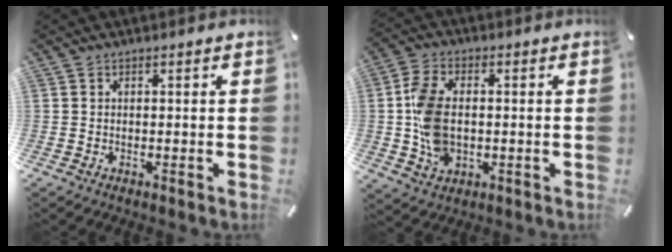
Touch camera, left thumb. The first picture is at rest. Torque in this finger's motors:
{"motor_torque": [1.11, 1.15, 1.42, -0.09, 0.19]}